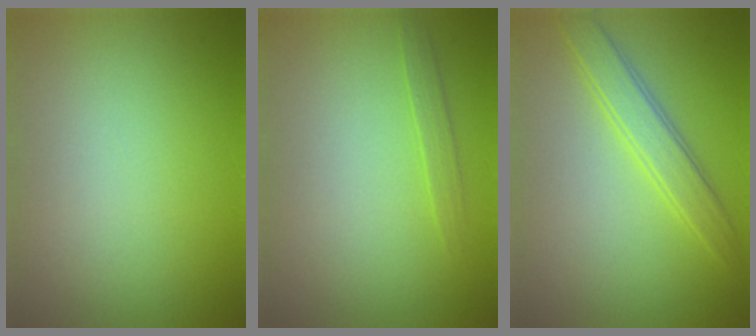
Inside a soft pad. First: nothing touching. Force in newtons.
{"total": 1.0, "press": 1.0, "slide": 0.1}
{"total": 3.0, "press": 3.0, "slide": 0.1}